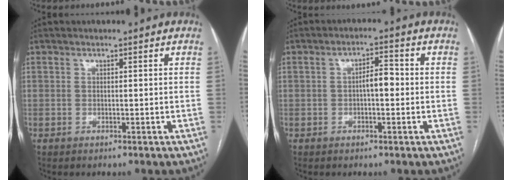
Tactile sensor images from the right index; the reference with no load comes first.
{"total": 3.4, "force": [-0.4, 1.2, 3.2], "torque": [-0.048, 0.011, -0.007]}